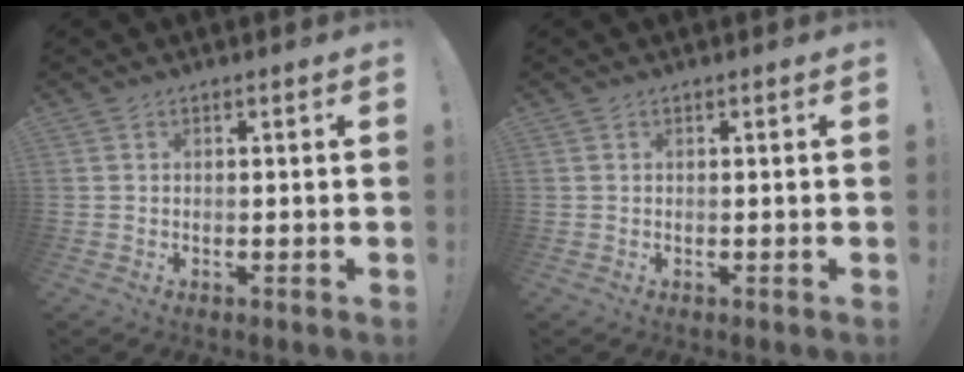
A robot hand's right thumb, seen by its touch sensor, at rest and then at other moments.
{"total": 0.0}